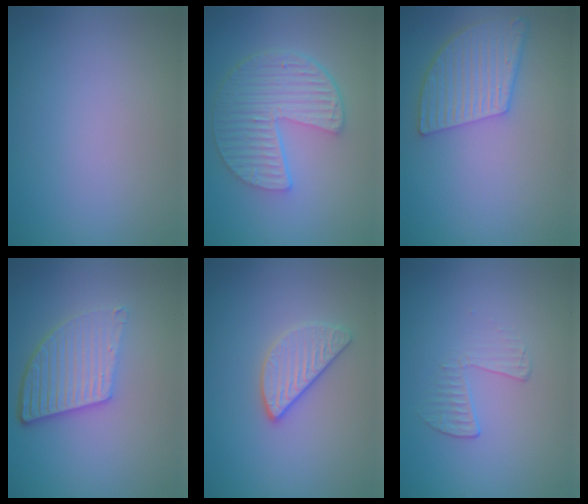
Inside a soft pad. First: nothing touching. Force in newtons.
{"total": 6.2, "press": 4.5, "slide": 4.2}
{"total": 5.2, "press": 4.4, "slide": 2.6}
{"total": 5.4, "press": 3.8, "slide": 3.9}
{"total": 2.6, "press": 2.5, "slide": 0.8}
{"total": 1.8, "press": 0.5, "slide": 1.7}